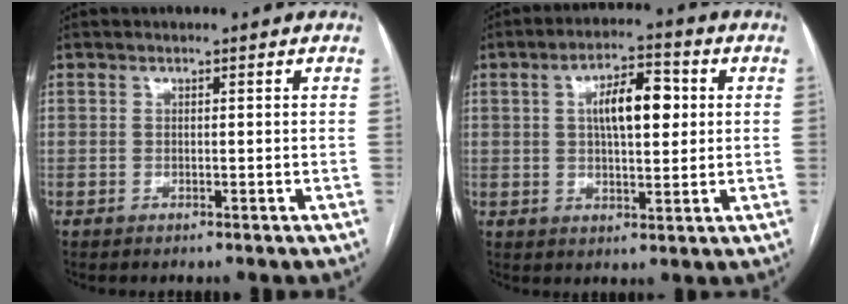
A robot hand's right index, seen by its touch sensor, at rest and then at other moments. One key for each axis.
{"total": 8.7, "fx": 1.9, "fy": 3.2, "fz": 7.8, "tx": -0.131, "ty": 0.017, "tz": 0.030}